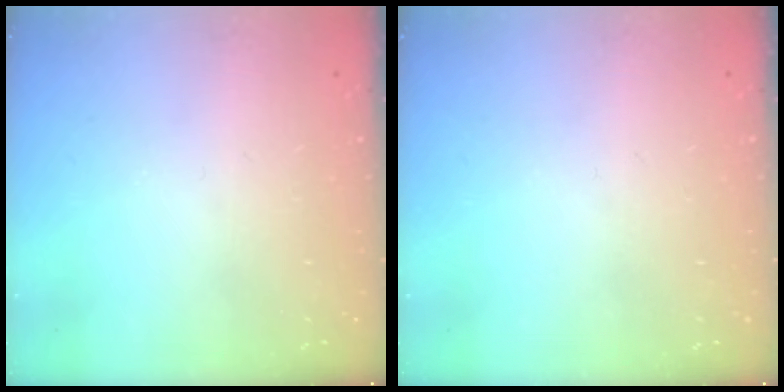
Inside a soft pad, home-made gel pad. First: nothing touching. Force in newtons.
{"total": 0.0}